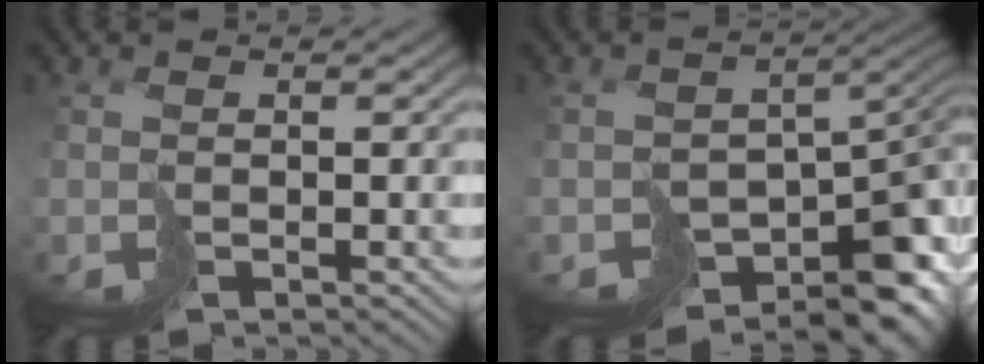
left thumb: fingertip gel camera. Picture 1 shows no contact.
{"total": 11.5, "force": [-7.3, 6.0, 6.6], "torque": [-0.084, -0.027, -0.090]}